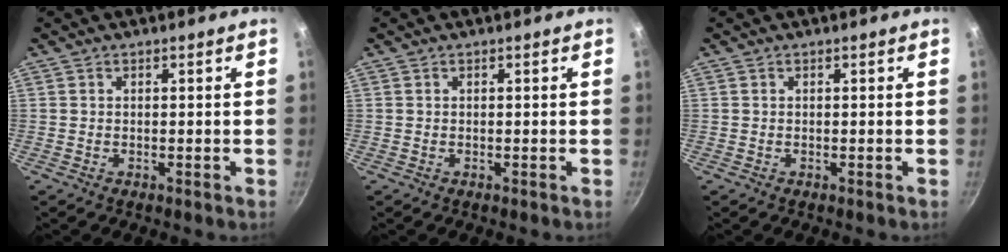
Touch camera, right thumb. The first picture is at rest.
{"total": 0.0}
{"total": 0.0}